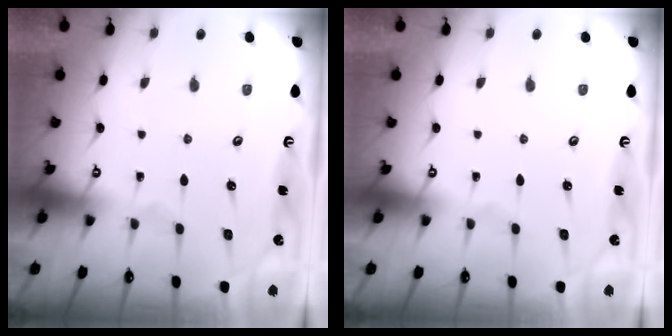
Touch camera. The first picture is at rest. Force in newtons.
{"total": 0.0}